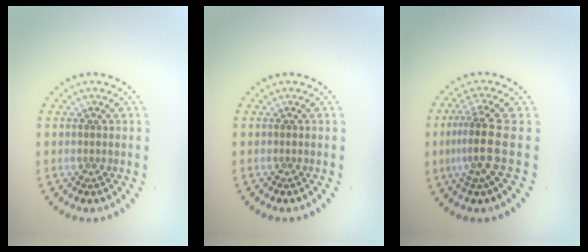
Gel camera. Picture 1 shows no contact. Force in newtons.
{"total": 0.0}
{"total": 3.3, "press": 2.4, "slide": 2.3}